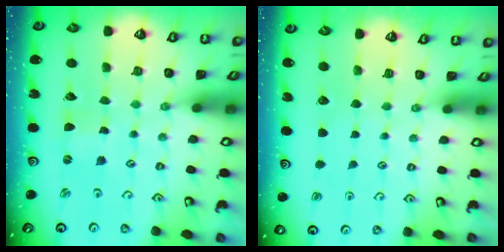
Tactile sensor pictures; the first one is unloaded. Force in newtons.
{"total": 0.0}